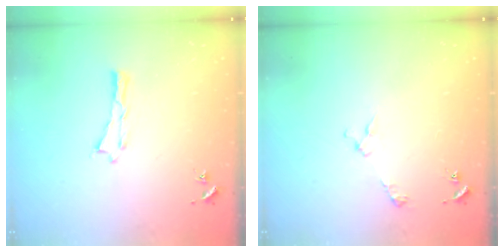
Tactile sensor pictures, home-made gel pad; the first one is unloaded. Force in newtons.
{"total": 3.3, "press": 3.3, "slide": 0.4}